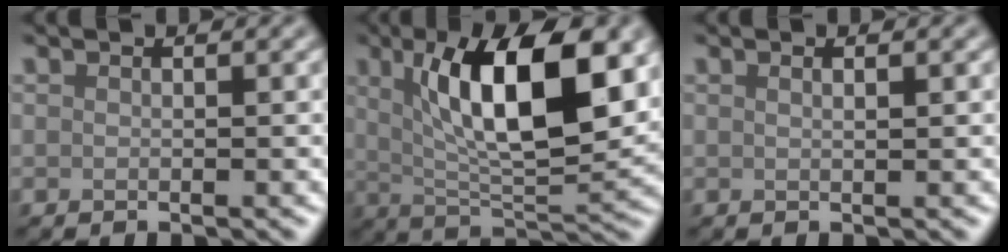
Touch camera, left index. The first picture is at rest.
{"total": 10.7, "force": [3.4, 3.5, 9.6], "torque": [-0.143, 0.000, 0.058]}
{"total": 0.9, "force": [0.5, 0.3, 0.8], "torque": [-0.007, 0.000, 0.005]}